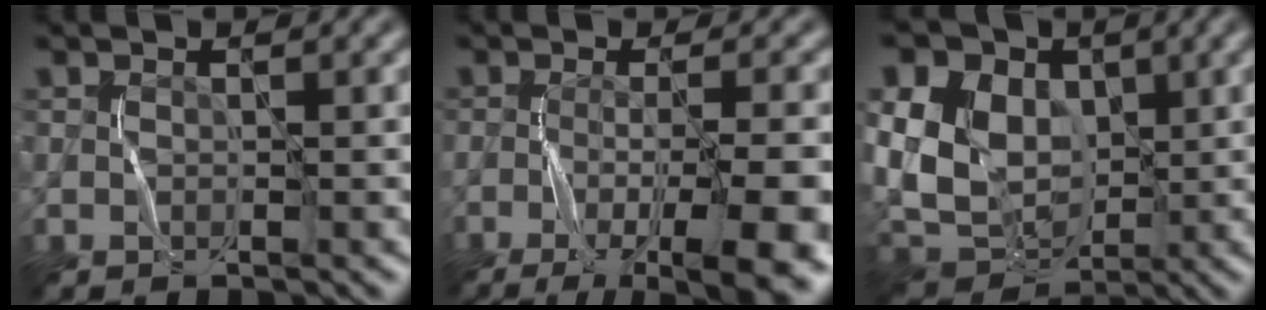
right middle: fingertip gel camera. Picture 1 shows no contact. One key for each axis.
{"total": 9.8, "fx": -3.7, "fy": 2.4, "fz": 8.7, "tx": -0.108, "ty": -0.014, "tz": -0.044}
{"total": 14.0, "fx": 2.7, "fy": 10.9, "fz": 8.4, "tx": -0.185, "ty": 0.025, "tz": 0.034}